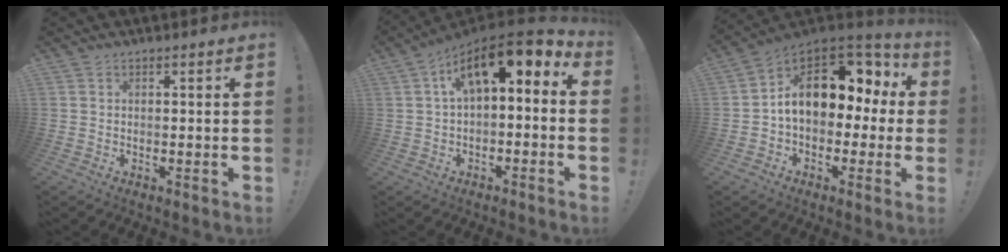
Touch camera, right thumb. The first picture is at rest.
{"total": 10.9, "force": [4.9, 4.2, 8.8], "torque": [-0.137, -0.031, 0.088]}
{"total": 15.2, "force": [3.8, 10.3, 10.5], "torque": [-0.136, -0.016, 0.072]}